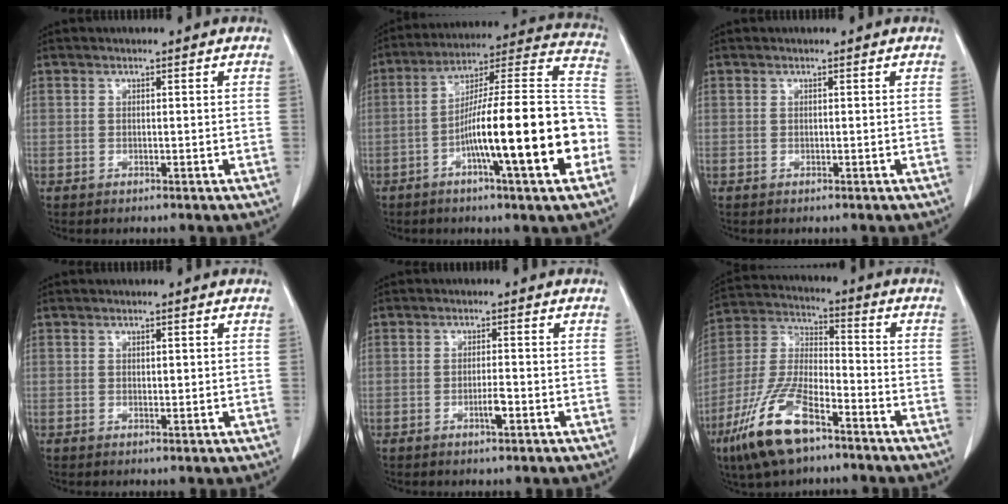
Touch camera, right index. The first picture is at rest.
{"total": 21.4, "force": [-6.6, 1.4, 20.3], "torque": [-0.282, 0.012, -0.107]}
{"total": 0.0}
{"total": 0.8, "force": [0.3, 0.4, 0.6], "torque": [-0.009, -0.002, 0.006]}
{"total": 2.3, "force": [-1.0, 0.2, 2.1], "torque": [-0.038, -0.002, -0.016]}
{"total": 14.5, "force": [-8.8, 4.5, 10.6], "torque": [-0.231, -0.014, -0.165]}